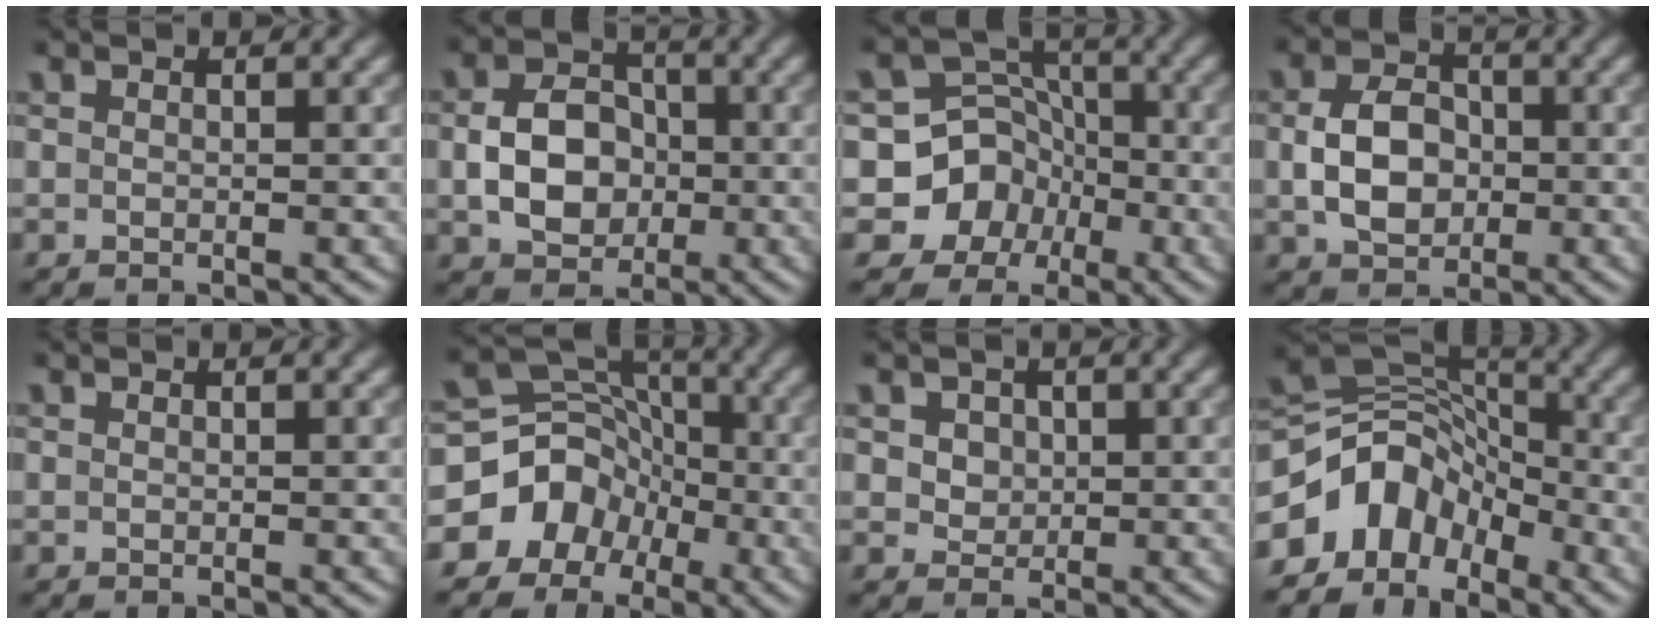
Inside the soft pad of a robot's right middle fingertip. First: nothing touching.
{"total": 5.7, "force": [-0.9, 4.4, 3.5], "torque": [-0.064, 0.001, -0.016]}
{"total": 7.7, "force": [-3.2, 6.8, 1.6], "torque": [-0.005, 0.004, -0.083]}
{"total": 5.3, "force": [-0.4, 3.9, 3.5], "torque": [-0.070, 0.000, -0.008]}
{"total": 0.0}
{"total": 8.6, "force": [-3.8, 7.4, 2.1], "torque": [-0.021, 0.007, -0.091]}
{"total": 3.1, "force": [1.3, 2.4, 1.5], "torque": [-0.032, 0.010, 0.023]}
{"total": 7.3, "force": [-3.8, 5.2, 3.5], "torque": [-0.054, 0.014, -0.086]}